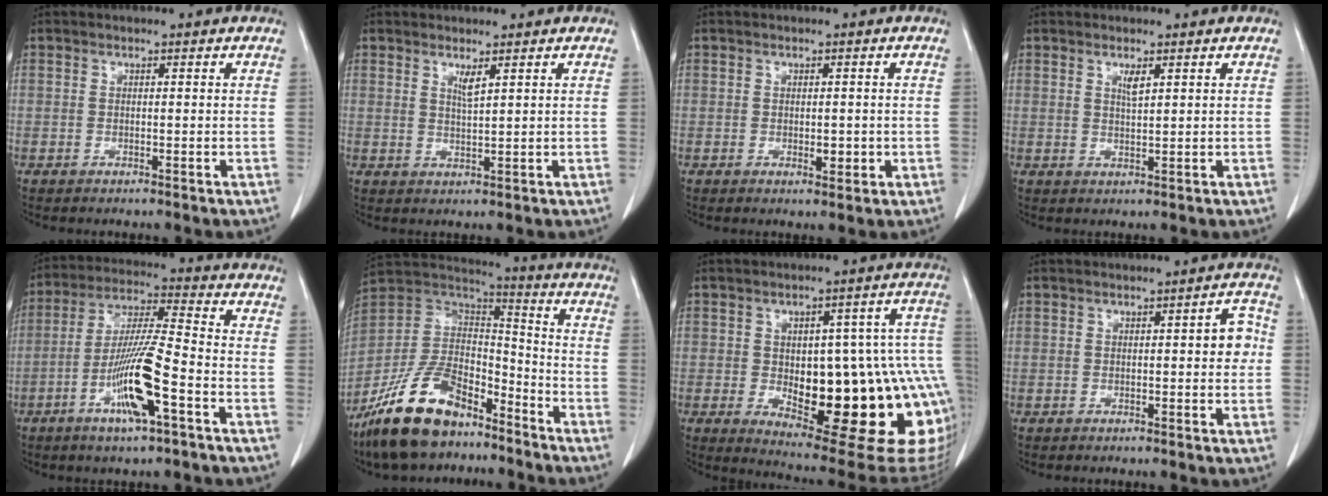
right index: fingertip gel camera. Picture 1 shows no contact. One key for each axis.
{"total": 1.9, "fx": 1.2, "fy": -0.1, "fz": 1.5, "tx": -0.030, "ty": -0.008, "tz": 0.024}
{"total": 2.0, "fx": -0.2, "fy": 1.1, "fz": 1.7, "tx": -0.019, "ty": 0.001, "tz": 0.003}
{"total": 1.7, "fx": 1.0, "fy": 0.2, "fz": 1.4, "tx": -0.029, "ty": -0.004, "tz": 0.020}
{"total": 12.3, "fx": -4.9, "fy": 0.7, "fz": 11.2, "tx": -0.217, "ty": -0.006, "tz": -0.091}
{"total": 18.0, "fx": -13.1, "fy": 7.4, "fz": 9.8, "tx": -0.200, "ty": 0.018, "tz": -0.242}
{"total": 25.9, "fx": -4.8, "fy": 8.1, "fz": 24.2, "tx": -0.233, "ty": 0.021, "tz": -0.038}
{"total": 3.3, "fx": 0.1, "fy": 1.0, "fz": 3.1, "tx": -0.032, "ty": 0.006, "tz": -0.003}